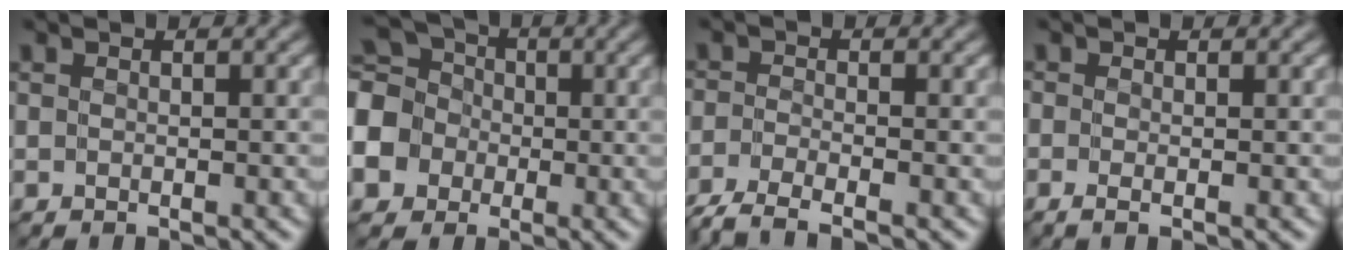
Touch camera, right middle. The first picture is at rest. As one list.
[{"total": 8.3, "force": [-2.2, 7.3, 3.2], "torque": [-0.089, -0.004, -0.064]}, {"total": 3.9, "force": [-3.4, 0.5, 1.8], "torque": [-0.036, -0.010, -0.077]}, {"total": 0.9, "force": [-0.5, 0.1, 0.7], "torque": [-0.016, -0.003, -0.011]}]